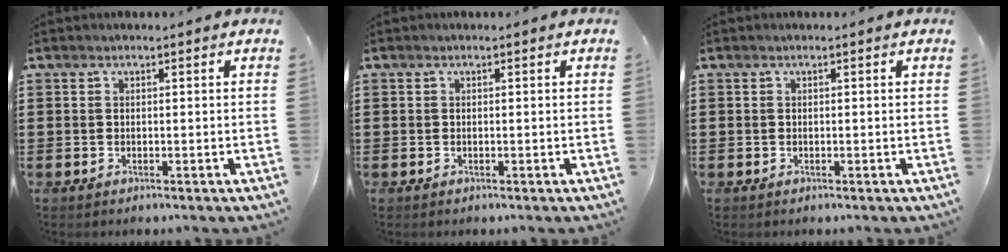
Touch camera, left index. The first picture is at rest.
{"total": 0.0}
{"total": 0.0}